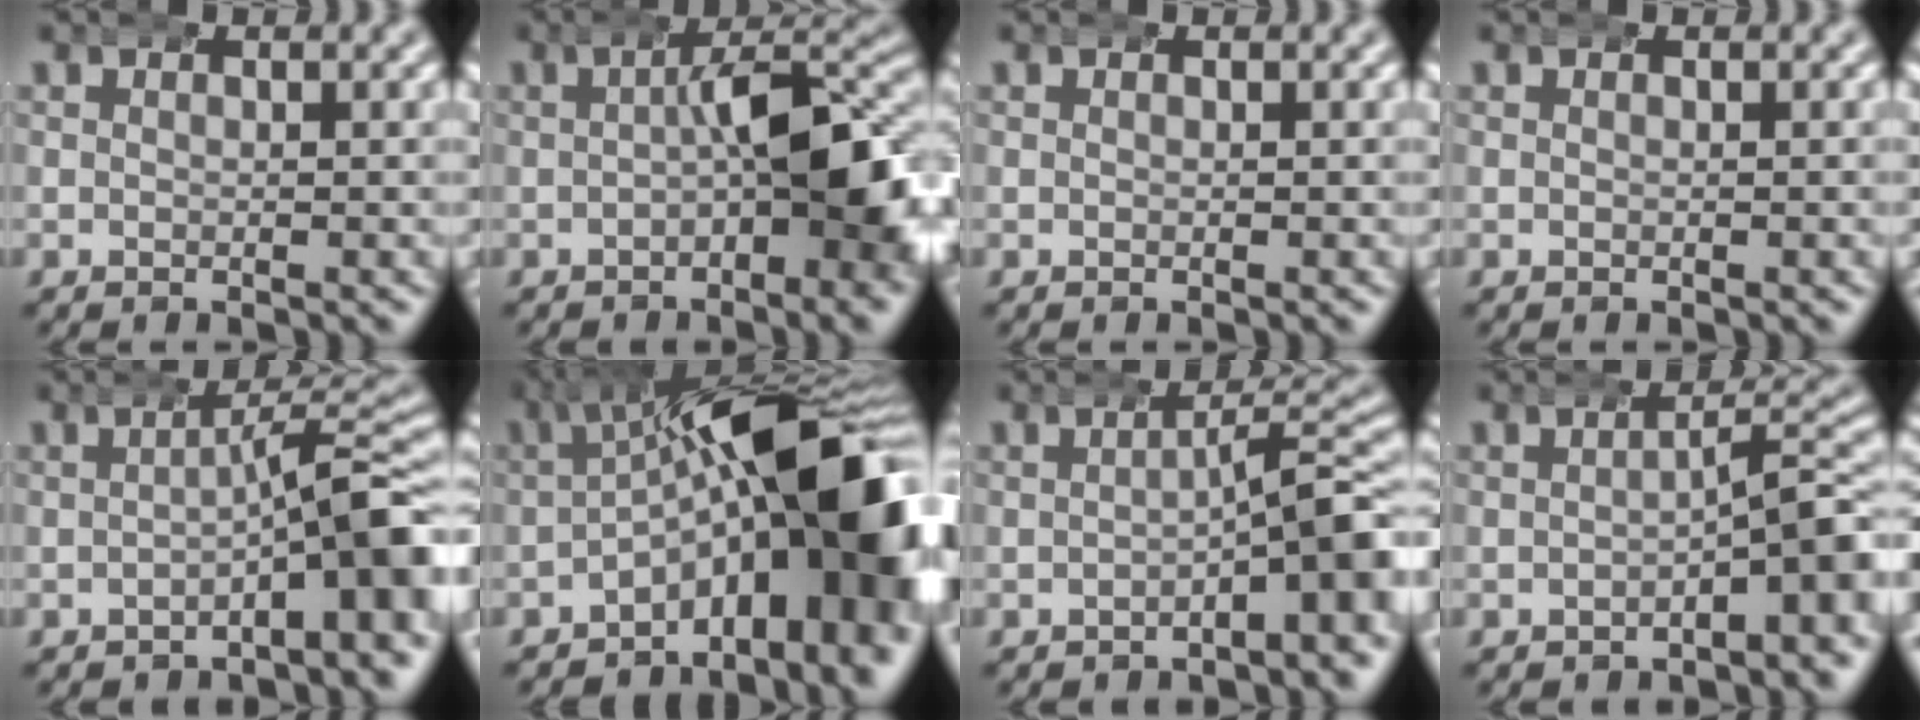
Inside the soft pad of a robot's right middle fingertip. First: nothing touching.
{"total": 7.1, "force": [-0.8, 2.4, 6.7], "torque": [-0.087, 0.006, -0.016]}
{"total": 0.0}
{"total": 0.0}
{"total": 6.0, "force": [-2.2, 1.5, 5.4], "torque": [-0.075, 0.005, -0.030]}
{"total": 15.9, "force": [-1.0, 7.0, 14.3], "torque": [-0.193, -0.005, -0.019]}
{"total": 5.1, "force": [-2.0, 1.3, 4.5], "torque": [-0.065, 0.003, -0.025]}
{"total": 4.6, "force": [-2.1, 1.3, 3.9], "torque": [-0.059, -0.001, -0.024]}